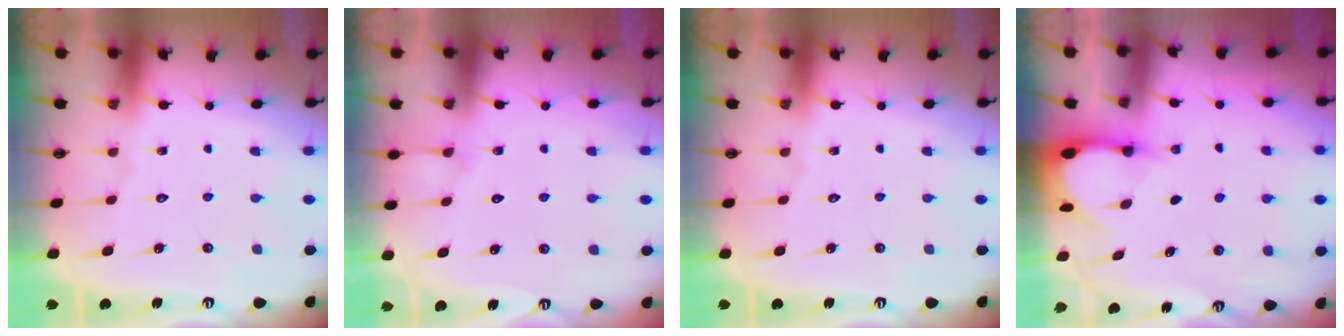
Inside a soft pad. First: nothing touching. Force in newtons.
{"total": 4.4, "press": 4.4, "slide": 0.5}
{"total": 0.0}
{"total": 2.9, "press": 2.9, "slide": 0.3}